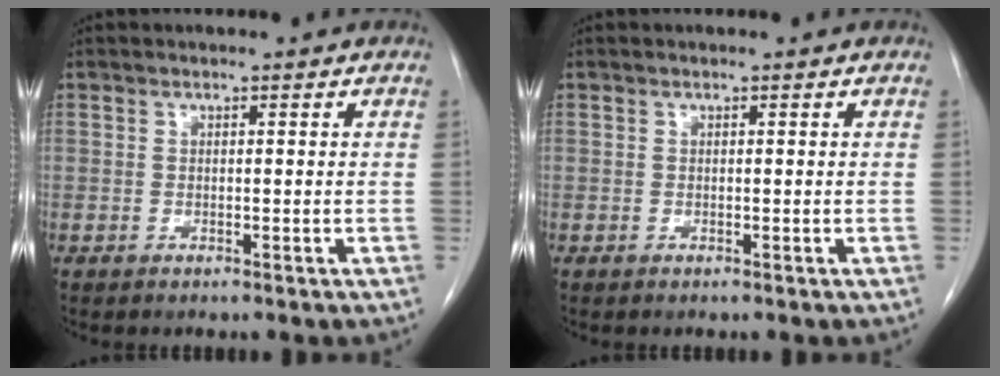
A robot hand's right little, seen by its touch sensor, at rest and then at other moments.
{"total": 0.0}